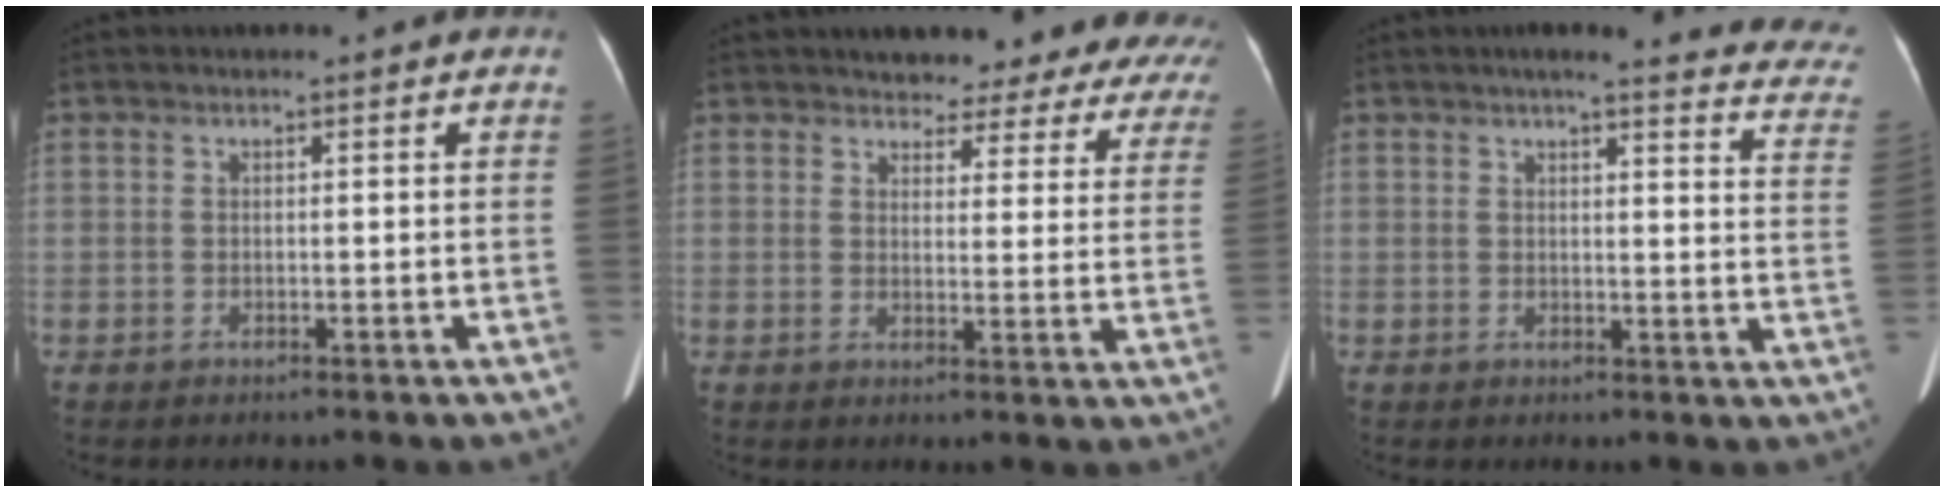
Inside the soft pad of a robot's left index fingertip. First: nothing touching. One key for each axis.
{"total": 20.0, "fx": 18.4, "fy": 5.2, "fz": 6.1, "tx": -0.062, "ty": -0.046, "tz": 0.191}
{"total": 19.2, "fx": 17.2, "fy": 2.5, "fz": 8.2, "tx": -0.079, "ty": -0.051, "tz": 0.171}